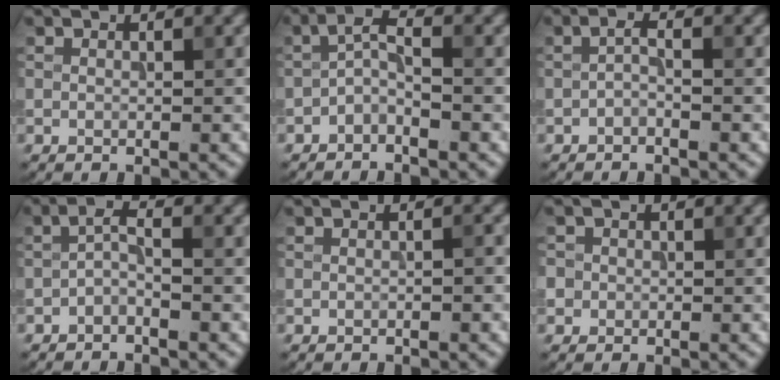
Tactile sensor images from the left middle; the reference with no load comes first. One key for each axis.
{"total": 1.9, "fx": -1.3, "fy": 0.6, "fz": 1.3, "tx": -0.026, "ty": 0.010, "tz": -0.031}
{"total": 1.1, "fx": -0.7, "fy": 0.2, "fz": 0.9, "tx": -0.017, "ty": 0.004, "tz": -0.018}
{"total": 1.6, "fx": -1.0, "fy": 0.3, "fz": 1.2, "tx": -0.024, "ty": 0.007, "tz": -0.026}
{"total": 0.5, "fx": -0.2, "fy": 0.1, "fz": 0.5, "tx": -0.008, "ty": 0.004, "tz": -0.002}
{"total": 1.5, "fx": 0.0, "fy": 1.5, "fz": 0.2, "tx": 0.009, "ty": 0.002, "tz": -0.001}